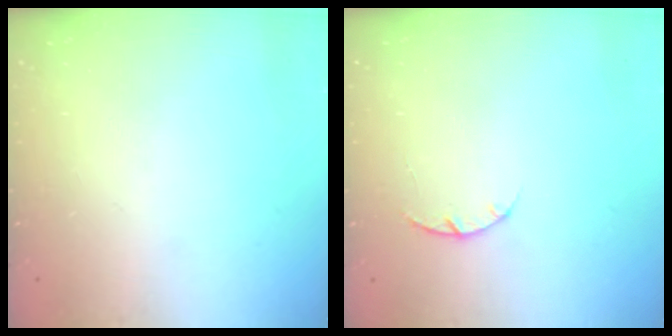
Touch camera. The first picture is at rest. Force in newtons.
{"total": 2.9, "press": 2.9, "slide": 0.5}